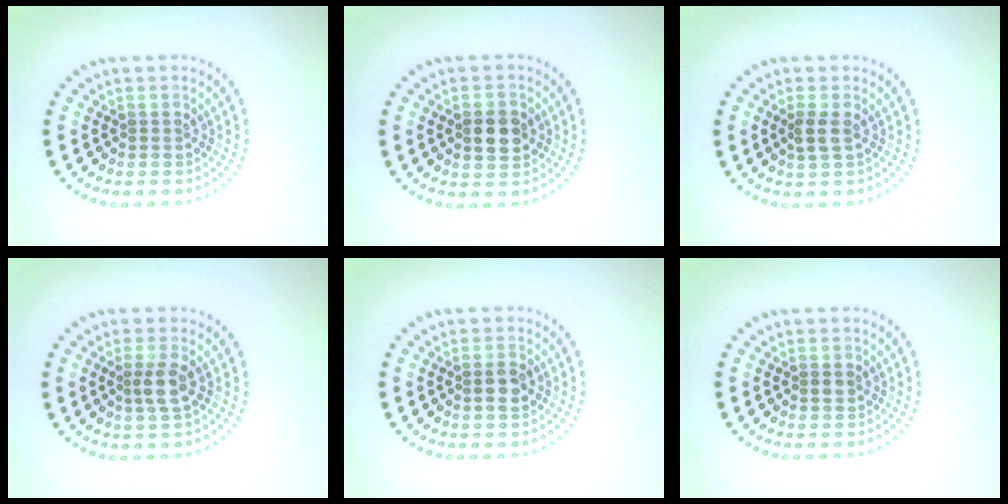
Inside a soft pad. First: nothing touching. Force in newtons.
{"total": 3.3, "press": 3.3, "slide": 0.1}
{"total": 1.4, "press": 1.3, "slide": 0.4}
{"total": 1.9, "press": 1.7, "slide": 0.9}
{"total": 1.7, "press": 1.6, "slide": 0.5}
{"total": 1.1, "press": 1.1, "slide": 0.1}